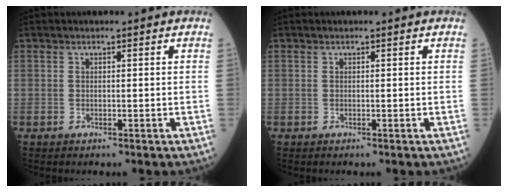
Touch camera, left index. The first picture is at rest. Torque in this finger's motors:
{"motor_torque": [0.01, -0.01, 0.00, 0.00]}